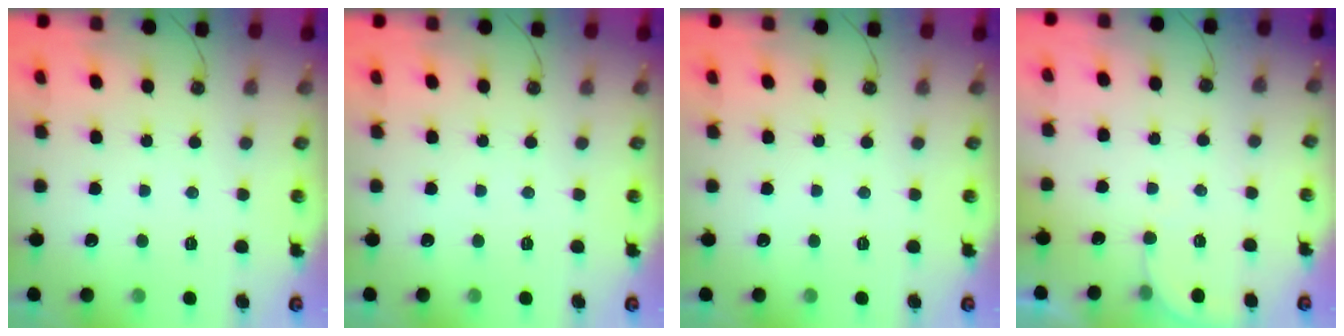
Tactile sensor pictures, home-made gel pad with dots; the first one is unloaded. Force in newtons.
{"total": 0.0}
{"total": 0.0}
{"total": 2.6, "press": 2.6, "slide": 0.2}